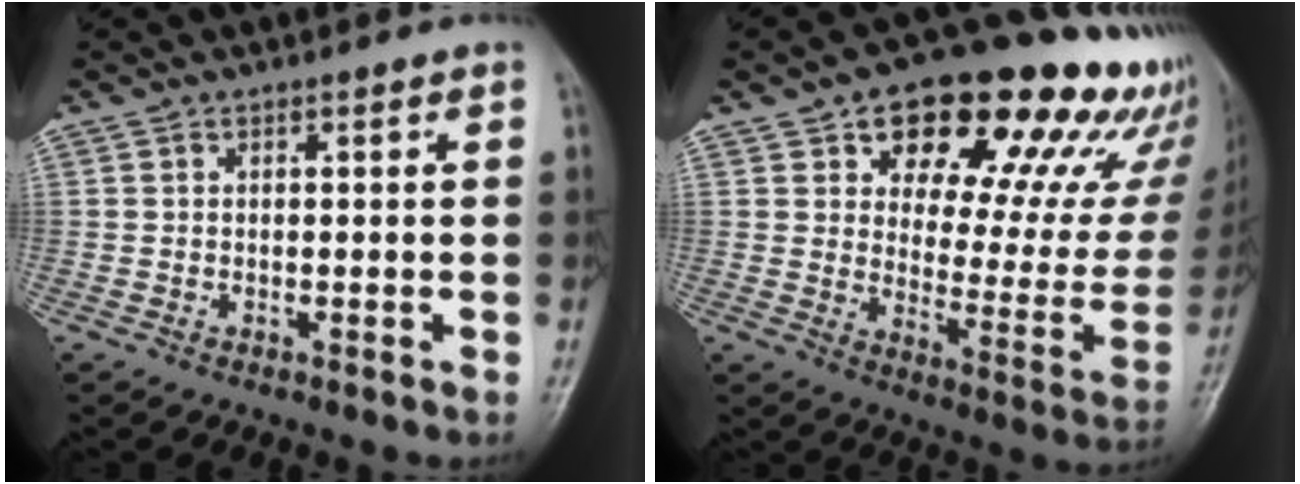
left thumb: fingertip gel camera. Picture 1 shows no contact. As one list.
[{"total": 27.0, "force": [17.3, 11.9, 17.0], "torque": [-0.182, -0.057, 0.230]}]